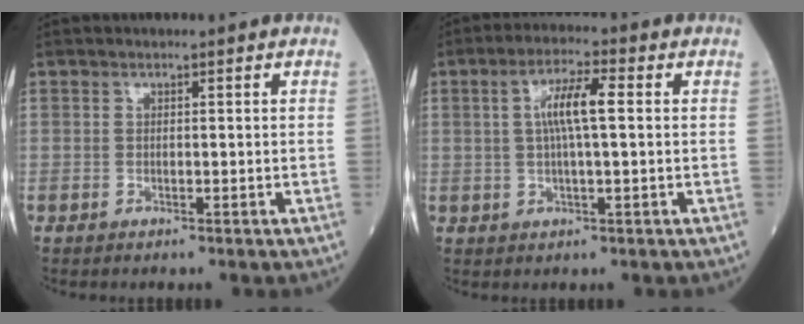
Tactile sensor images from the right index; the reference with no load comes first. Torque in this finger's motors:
{"motor_torque": [0.17, 0.06, 0.17, 0.04]}